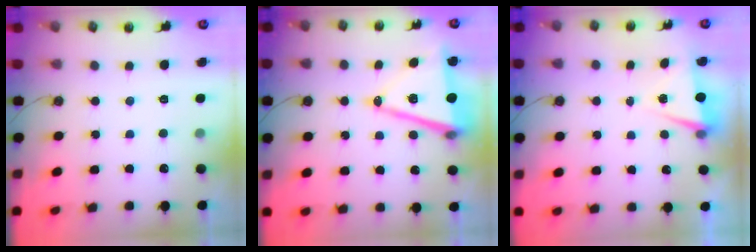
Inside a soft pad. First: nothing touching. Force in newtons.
{"total": 14.3, "press": 13.8, "slide": 3.9}
{"total": 1.9, "press": 1.4, "slide": 1.3}